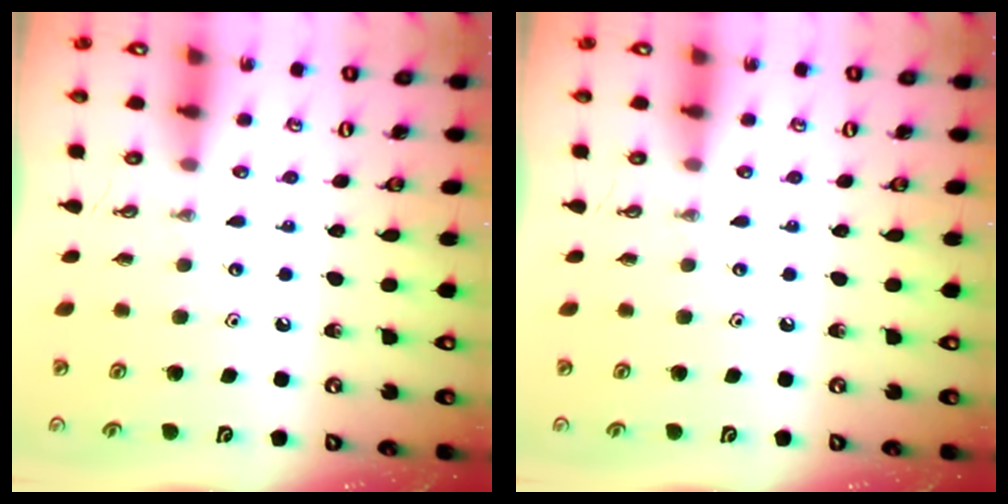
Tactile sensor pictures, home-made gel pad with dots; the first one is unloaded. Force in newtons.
{"total": 0.0}